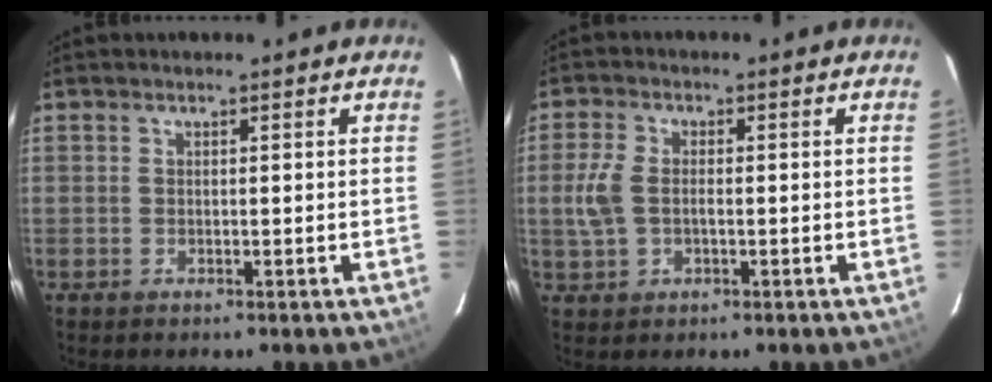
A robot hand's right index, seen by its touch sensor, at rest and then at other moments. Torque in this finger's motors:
{"motor_torque": [0.32, -0.26, 0.33, 0.08]}